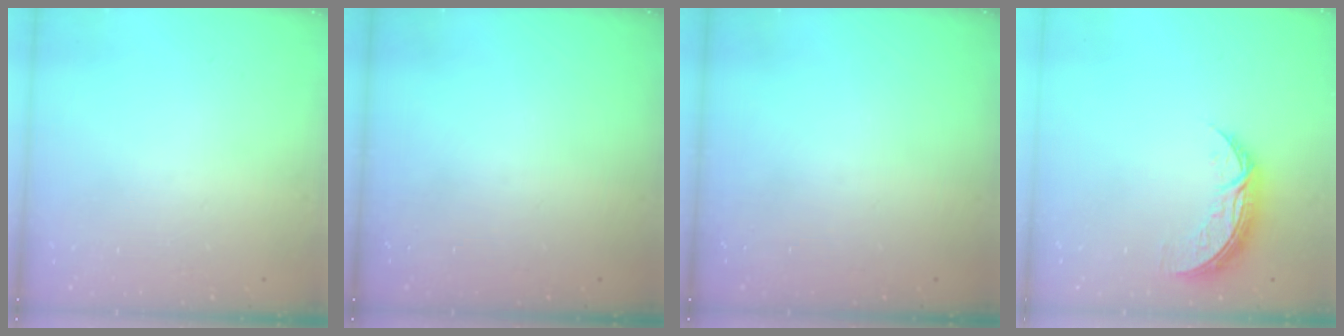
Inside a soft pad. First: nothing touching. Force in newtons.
{"total": 0.0}
{"total": 0.0}
{"total": 8.5, "press": 8.5, "slide": 0.3}